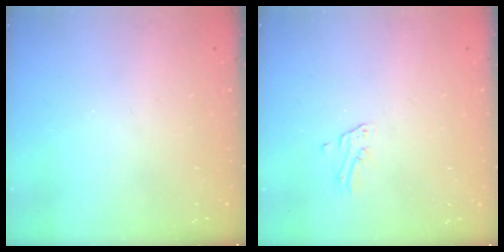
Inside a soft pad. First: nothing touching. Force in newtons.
{"total": 1.2, "press": 1.2, "slide": 0.0}